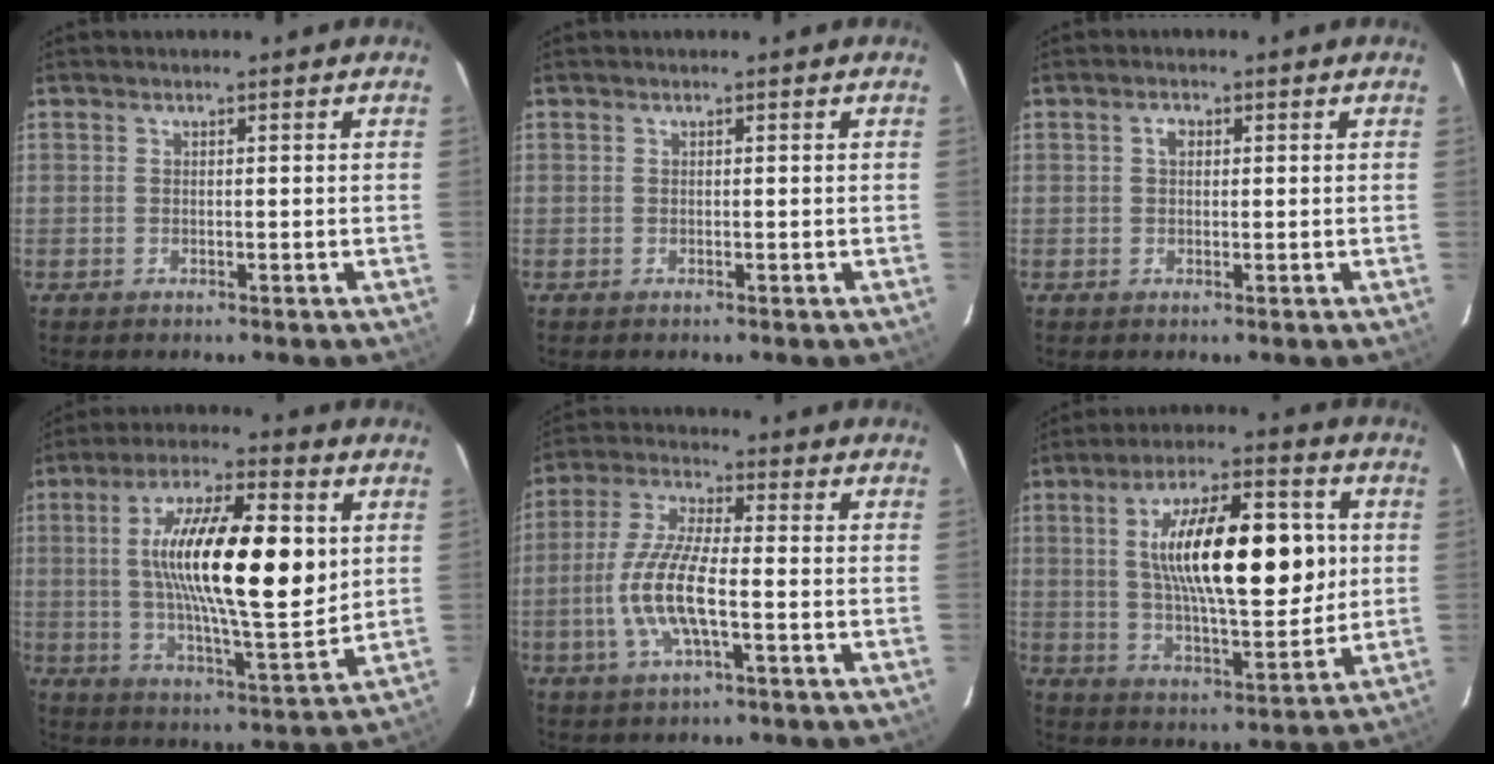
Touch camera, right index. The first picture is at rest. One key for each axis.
{"total": 0.0}
{"total": 1.6, "fx": 0.4, "fy": 1.2, "fz": 1.1, "tx": -0.018, "ty": 0.008, "tz": 0.005}
{"total": 20.5, "fx": 3.7, "fy": 5.5, "fz": 19.5, "tx": -0.338, "ty": 0.005, "tz": 0.059}
{"total": 11.4, "fx": -2.8, "fy": 2.8, "fz": 10.7, "tx": -0.228, "ty": -0.002, "tz": -0.057}
{"total": 19.7, "fx": 3.4, "fy": 7.1, "fz": 18.0, "tx": -0.302, "ty": 0.014, "tz": 0.058}